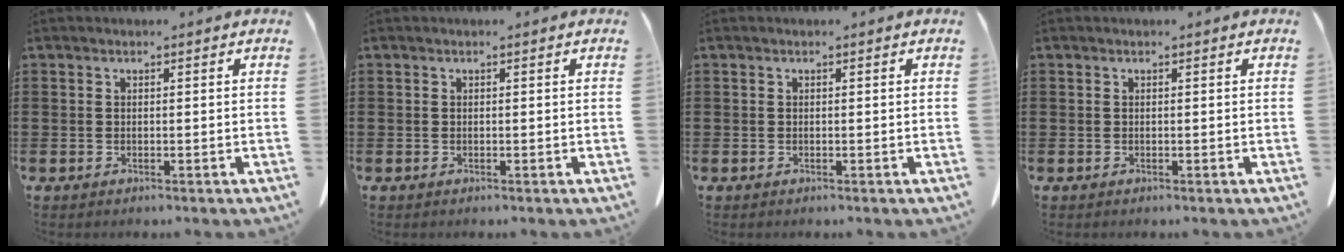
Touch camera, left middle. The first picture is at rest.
{"total": 0.0}
{"total": 0.0}
{"total": 0.0}